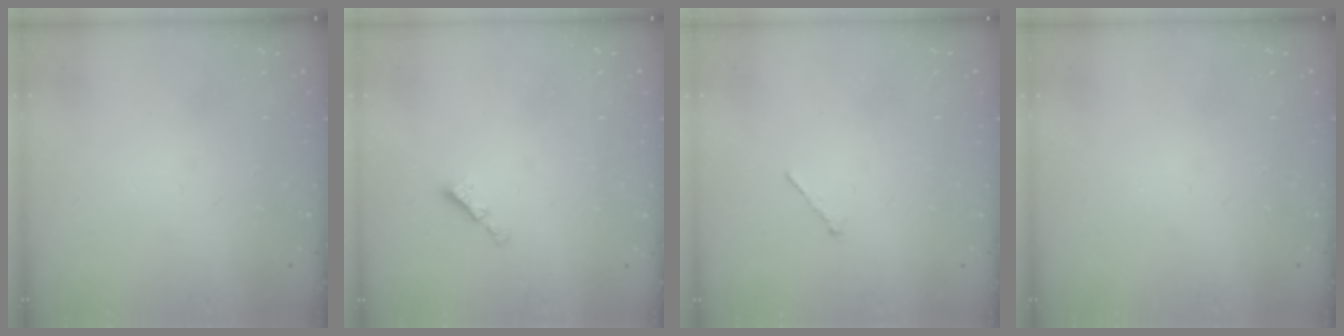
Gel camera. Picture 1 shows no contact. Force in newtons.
{"total": 2.5, "press": 2.5, "slide": 0.4}
{"total": 1.2, "press": 1.2, "slide": 0.4}
{"total": 0.0}